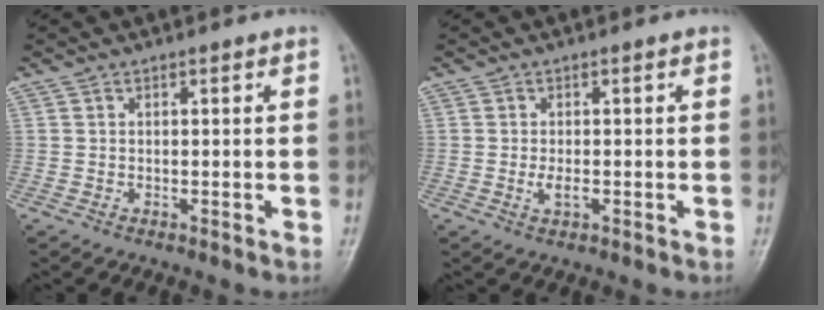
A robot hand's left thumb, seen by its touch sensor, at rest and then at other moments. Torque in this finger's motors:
{"motor_torque": [-0.06, 0.18, 0.28, 0.06, 0.02]}